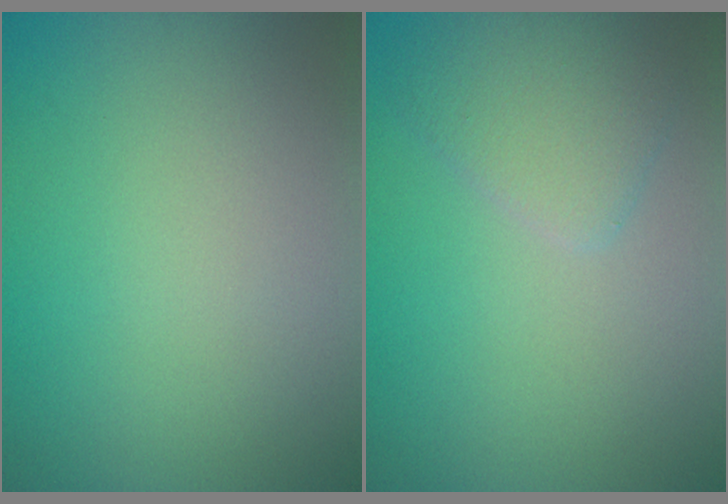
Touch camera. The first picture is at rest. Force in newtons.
{"total": 3.0, "press": 3.0, "slide": 0.2}